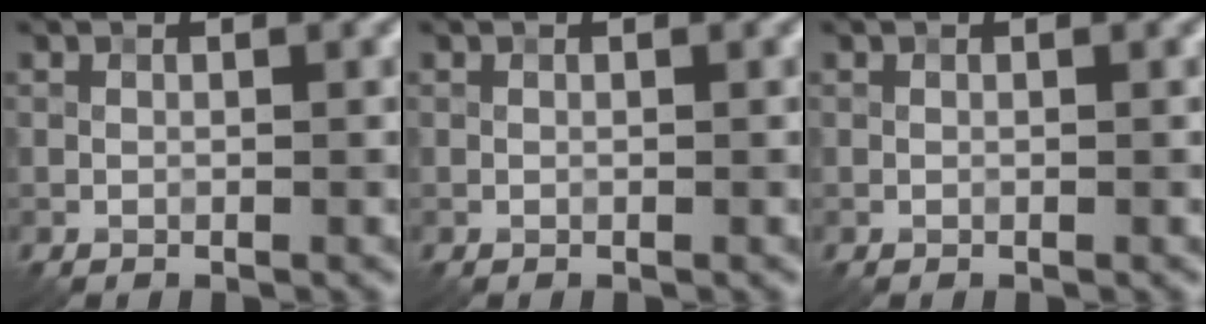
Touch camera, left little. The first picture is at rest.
{"total": 0.0}
{"total": 0.0}